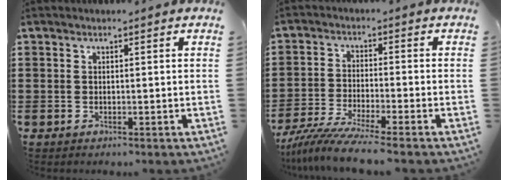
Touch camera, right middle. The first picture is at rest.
{"total": 6.6, "force": [-5.9, -0.5, 3.0], "torque": [-0.072, -0.021, -0.116]}